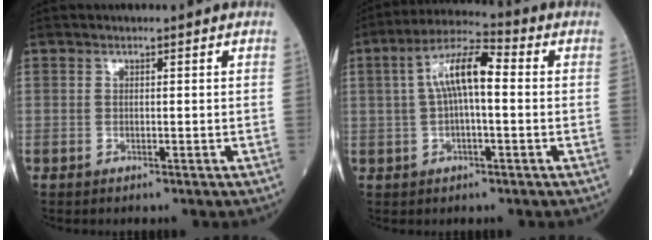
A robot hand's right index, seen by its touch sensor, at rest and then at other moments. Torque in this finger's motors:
{"motor_torque": [0.36, -0.03, 0.24, 0.09]}